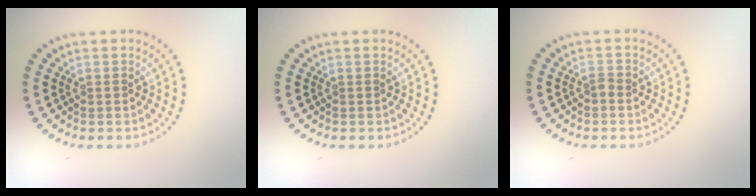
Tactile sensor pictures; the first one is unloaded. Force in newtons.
{"total": 0.0}
{"total": 0.8, "press": 0.6, "slide": 0.5}